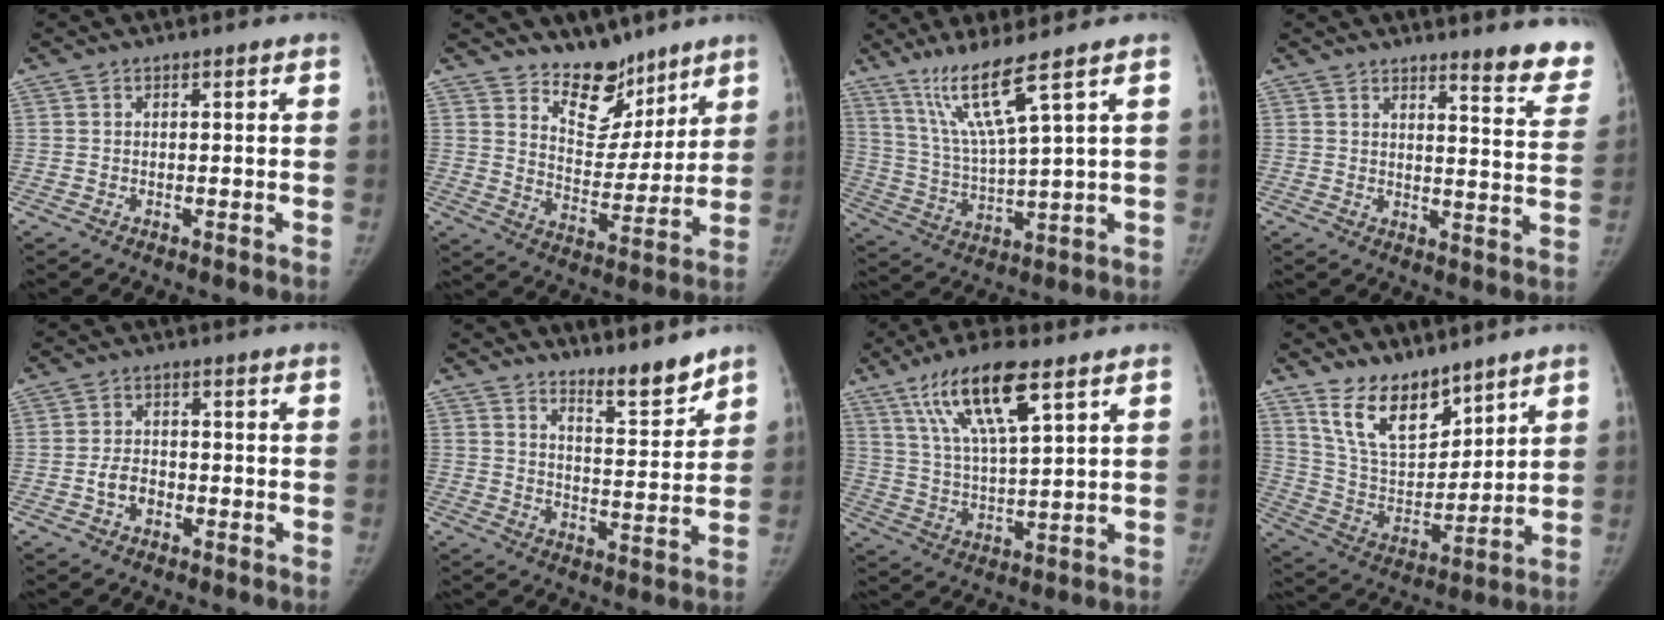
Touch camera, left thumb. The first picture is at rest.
{"total": 11.0, "force": [8.8, 5.8, 2.9], "torque": [-0.003, -0.073, 0.156]}
{"total": 9.9, "force": [6.5, -1.0, 7.5], "torque": [-0.156, -0.046, 0.144]}
{"total": 10.4, "force": [8.8, 1.8, 5.2], "torque": [-0.032, -0.066, 0.092]}
{"total": 3.7, "force": [-1.5, 2.6, 2.1], "torque": [-0.031, 0.016, -0.030]}
{"total": 7.5, "force": [6.7, 1.3, 3.2], "torque": [-0.033, -0.065, 0.109]}
{"total": 14.0, "force": [7.8, 3.5, 11.0], "torque": [-0.199, -0.022, 0.149]}
{"total": 13.6, "force": [10.1, 6.2, 6.6], "torque": [-0.082, -0.069, 0.203]}